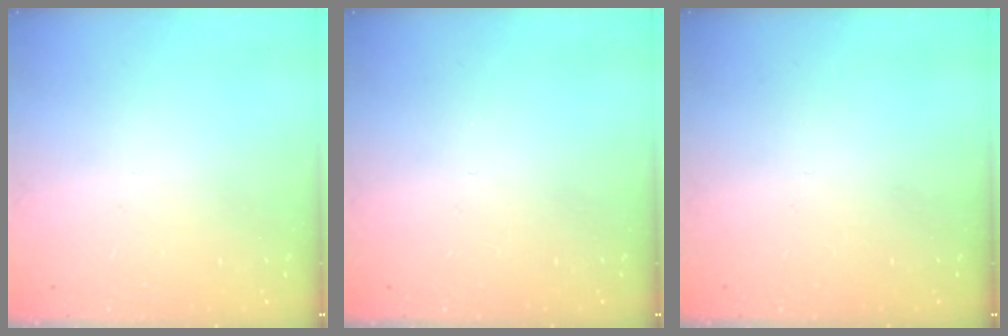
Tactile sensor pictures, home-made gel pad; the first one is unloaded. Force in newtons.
{"total": 0.0}
{"total": 0.0}